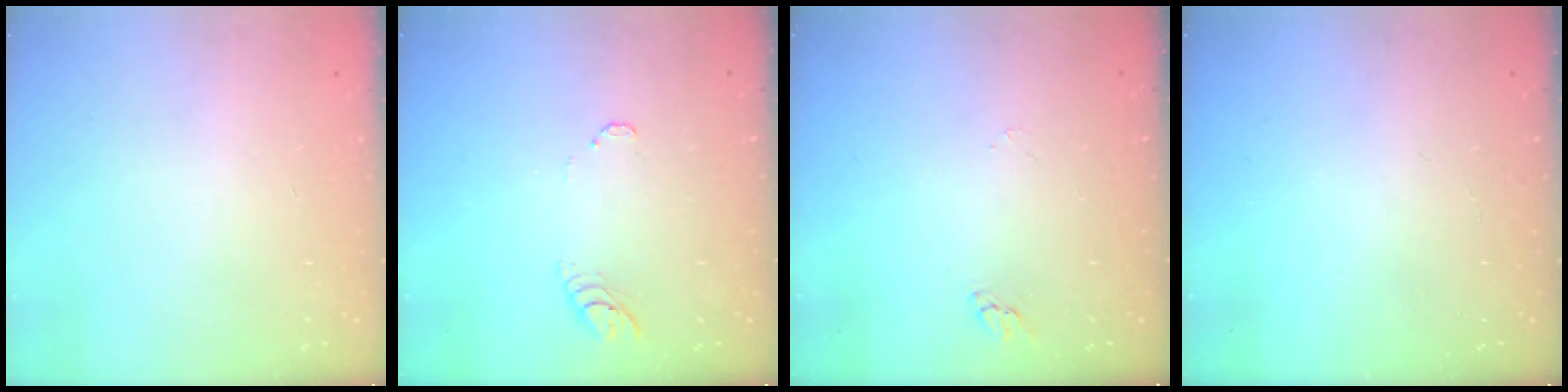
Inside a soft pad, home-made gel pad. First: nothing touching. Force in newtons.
{"total": 3.7, "press": 3.7, "slide": 0.4}
{"total": 2.2, "press": 2.2, "slide": 0.2}
{"total": 1.8, "press": 1.8, "slide": 0.1}